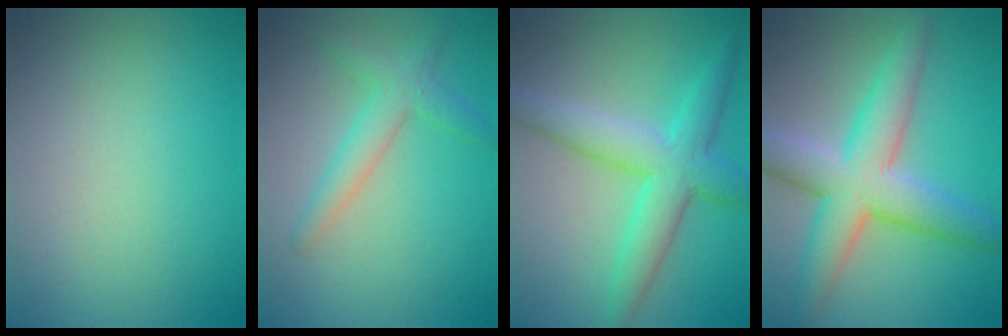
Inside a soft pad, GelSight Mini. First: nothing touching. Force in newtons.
{"total": 2.9, "press": 2.9, "slide": 0.1}
{"total": 5.7, "press": 5.7, "slide": 0.2}
{"total": 7.4, "press": 7.3, "slide": 0.3}